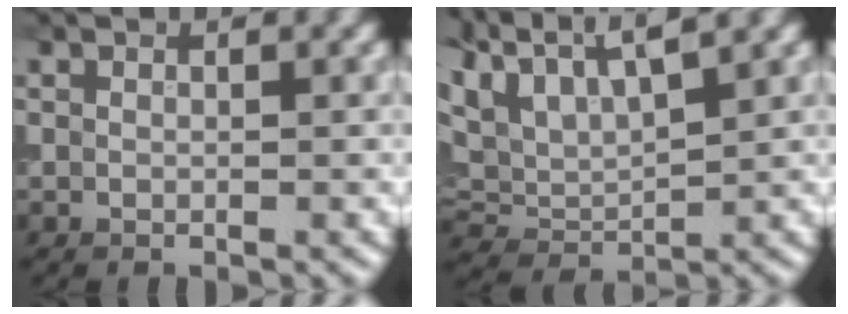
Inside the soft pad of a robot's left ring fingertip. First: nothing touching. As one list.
[{"total": 7.0, "force": [4.8, 2.5, 4.4], "torque": [-0.116, 0.015, 0.080]}]